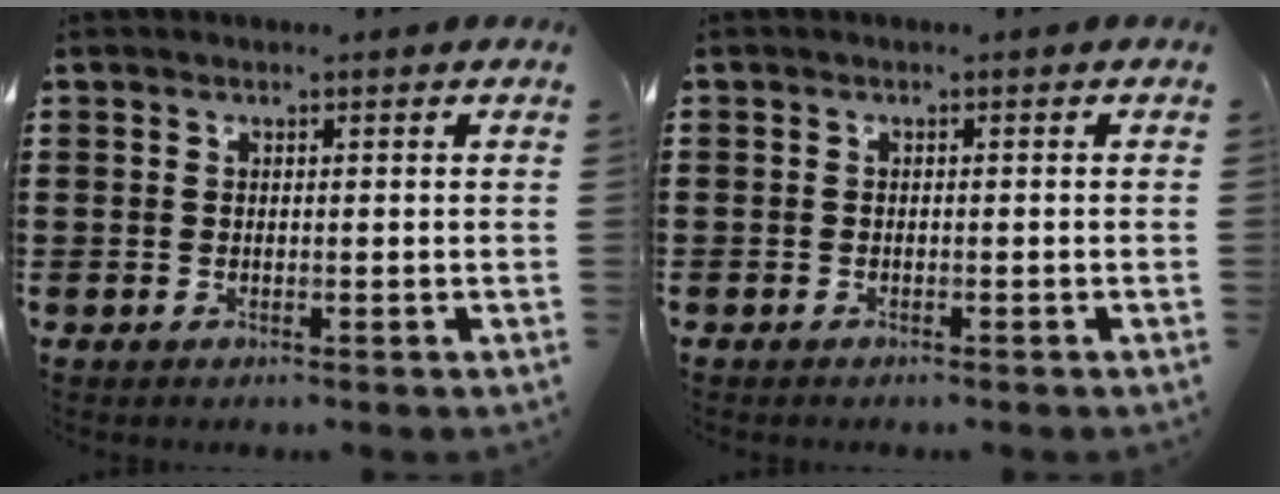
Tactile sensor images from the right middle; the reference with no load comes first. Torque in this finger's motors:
{"motor_torque": [-0.36, 0.23, -0.90, -0.21]}